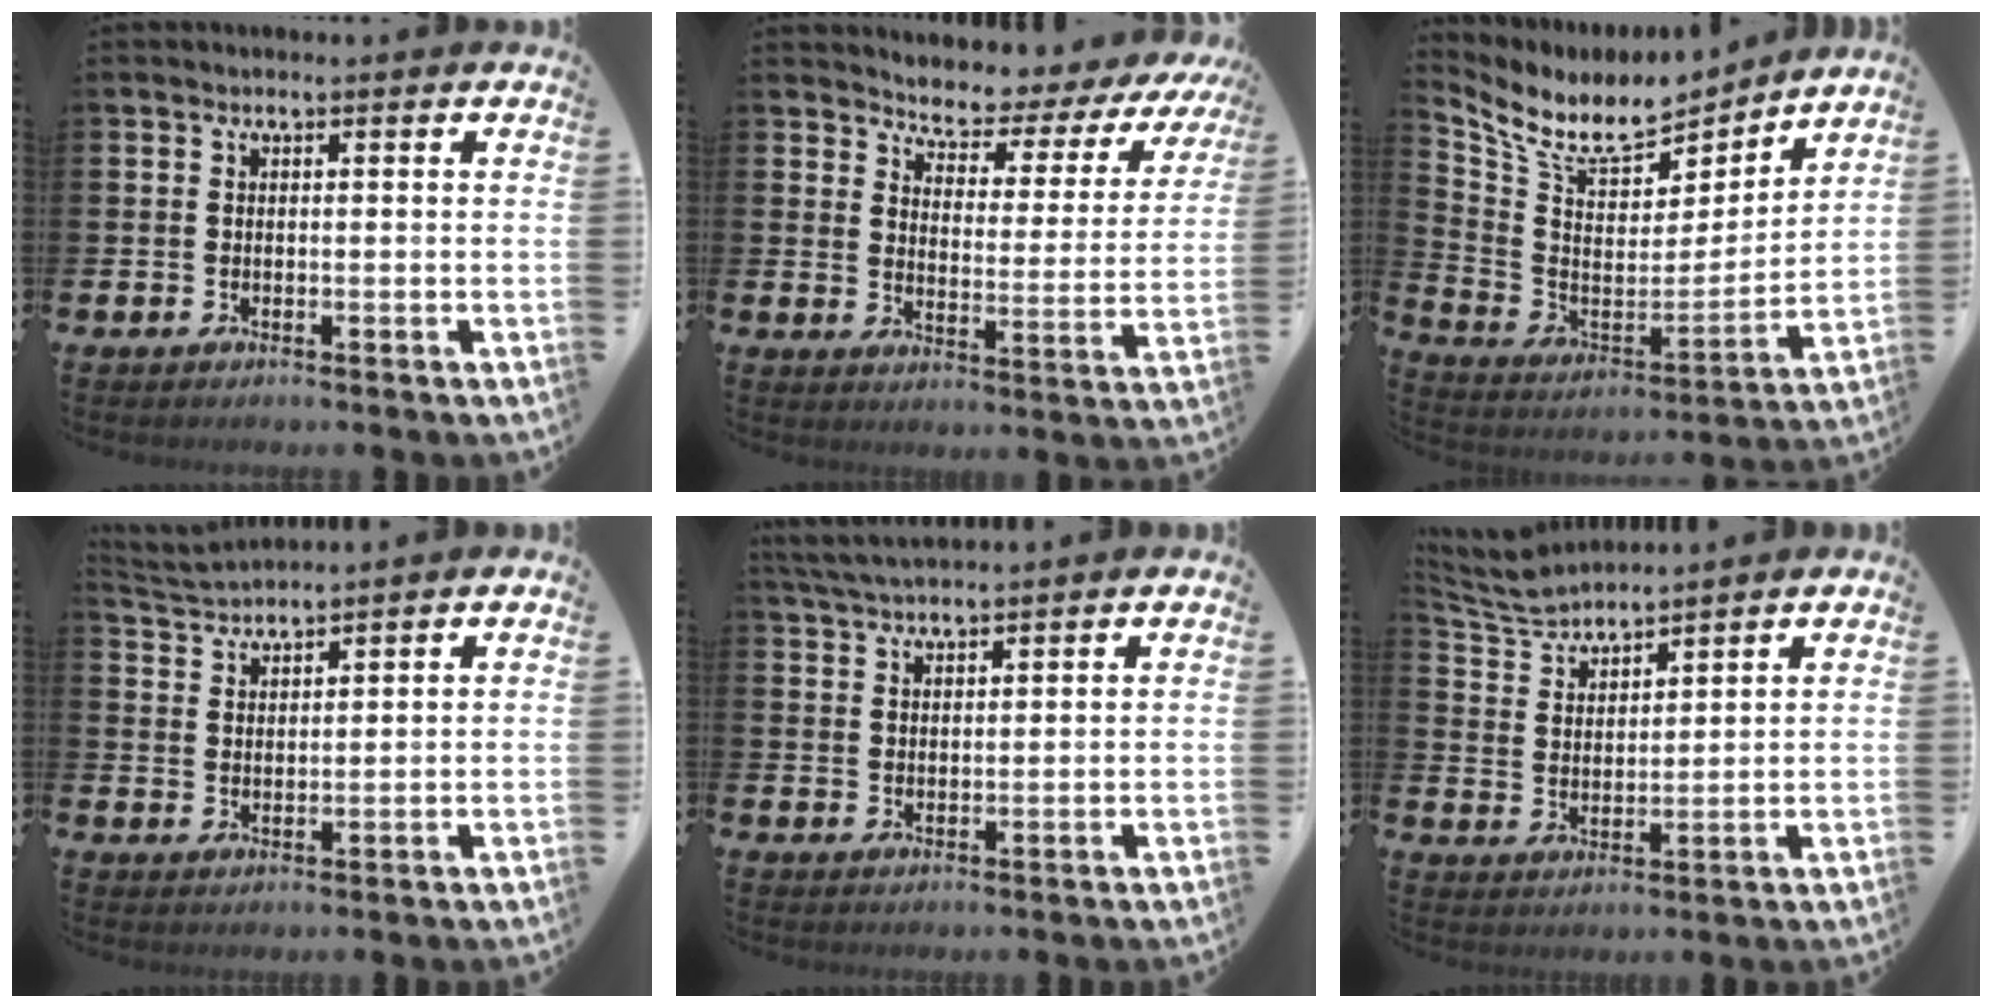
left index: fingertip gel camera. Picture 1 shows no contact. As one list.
[{"total": 4.5, "force": [4.3, 1.3, 0.4], "torque": [-0.025, -0.046, 0.064]}, {"total": 9.5, "force": [8.3, 3.5, 3.1], "torque": [-0.097, -0.061, 0.144]}, {"total": 3.1, "force": [3.1, 0.0, -0.1], "torque": [-0.009, -0.016, 0.057]}, {"total": 3.6, "force": [3.5, 0.1, 0.8], "torque": [-0.029, -0.010, 0.067]}, {"total": 5.5, "force": [5.4, 0.5, 0.5], "torque": [-0.031, -0.029, 0.098]}]